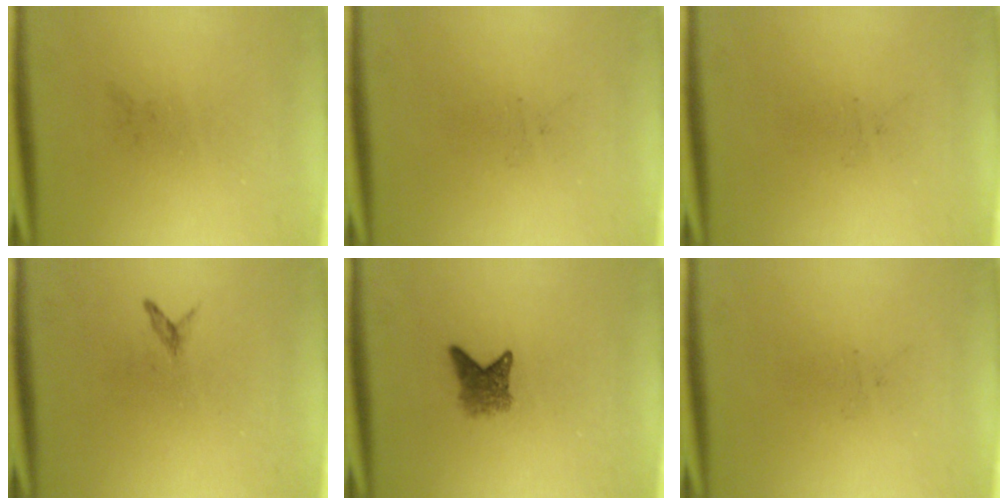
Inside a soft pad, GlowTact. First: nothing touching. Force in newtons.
{"total": 0.0}
{"total": 0.0}
{"total": 0.7}
{"total": 2.8}
{"total": 0.0}